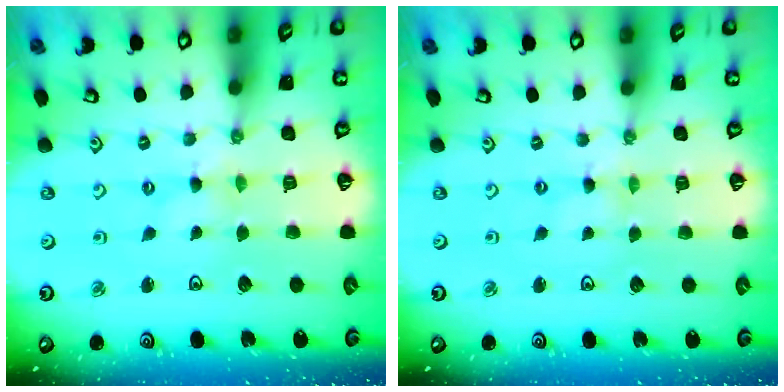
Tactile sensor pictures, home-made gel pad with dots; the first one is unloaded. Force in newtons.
{"total": 0.0}